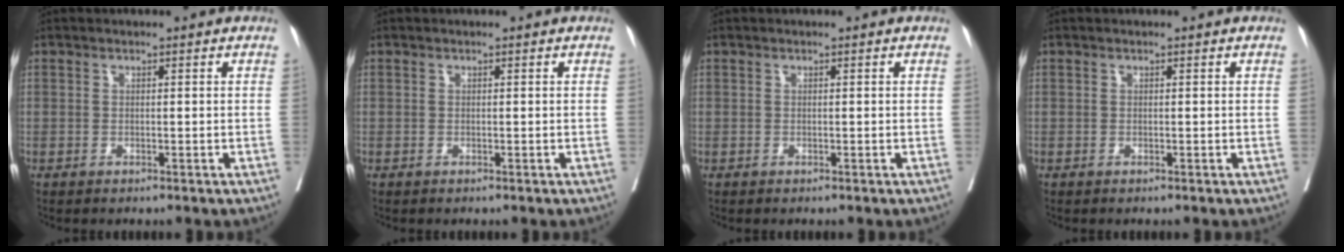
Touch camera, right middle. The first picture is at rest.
{"total": 0.0}
{"total": 0.0}
{"total": 0.0}